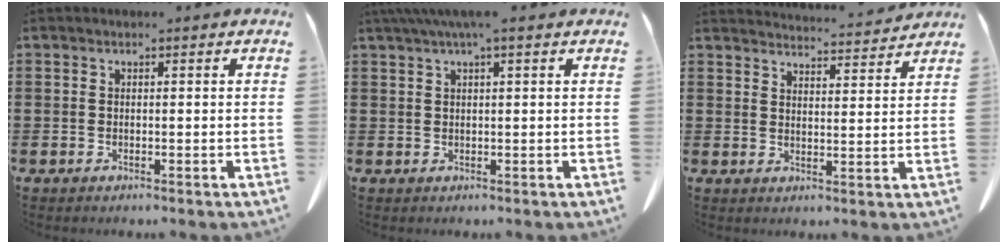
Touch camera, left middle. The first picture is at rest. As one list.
[{"total": 2.5, "force": [1.3, 0.1, 2.1], "torque": [-0.043, 0.001, 0.023]}, {"total": 4.2, "force": [4.2, -0.3, 0.3], "torque": [-0.010, -0.029, 0.073]}]